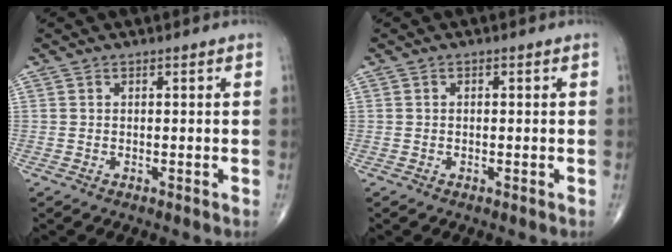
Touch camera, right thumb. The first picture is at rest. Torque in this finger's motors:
{"motor_torque": [-0.33, -0.10, -0.14, -0.04, 0.03]}